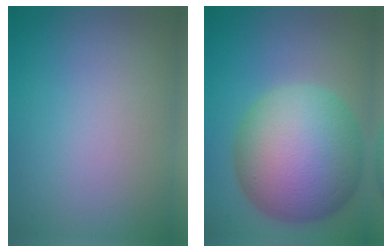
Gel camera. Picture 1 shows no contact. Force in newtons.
{"total": 13.0, "press": 13.0, "slide": 0.4}